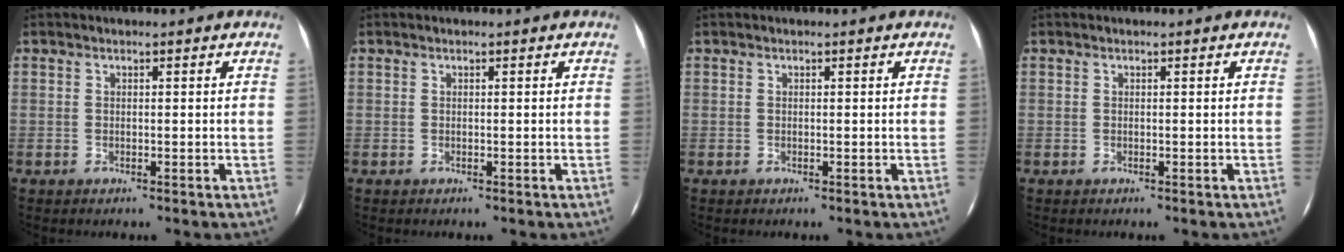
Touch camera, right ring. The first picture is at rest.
{"total": 0.0}
{"total": 0.0}
{"total": 0.0}